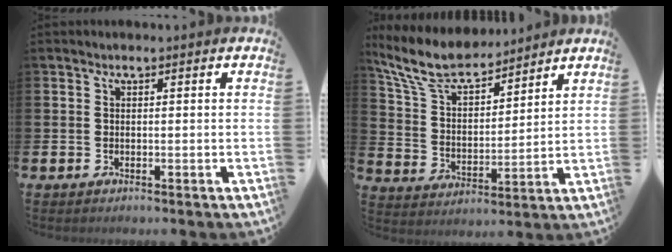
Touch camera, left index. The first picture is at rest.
{"total": 8.7, "force": [7.8, 2.5, 3.0], "torque": [-0.099, -0.041, 0.143]}